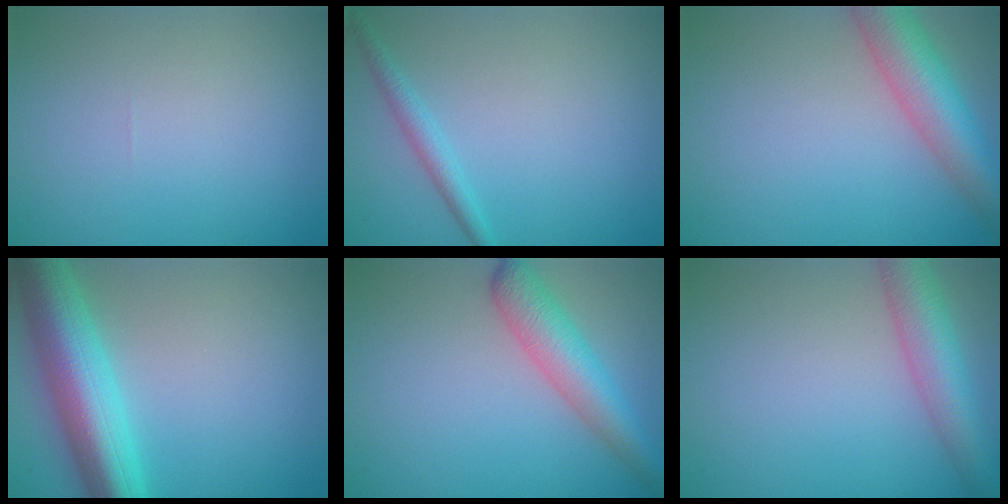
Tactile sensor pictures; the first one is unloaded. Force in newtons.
{"total": 1.8, "press": 1.8, "slide": 0.1}
{"total": 6.7, "press": 6.7, "slide": 0.4}
{"total": 9.0, "press": 9.0, "slide": 0.2}
{"total": 4.9, "press": 4.9, "slide": 0.2}
{"total": 5.7, "press": 5.7, "slide": 0.2}